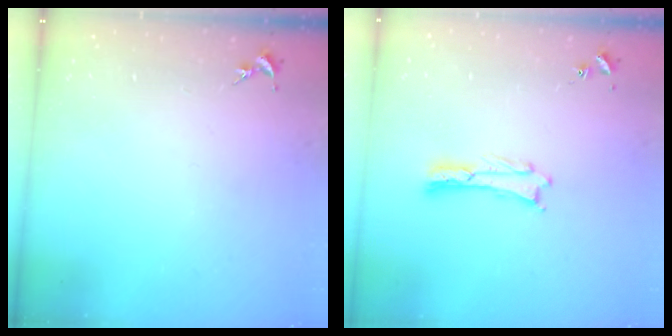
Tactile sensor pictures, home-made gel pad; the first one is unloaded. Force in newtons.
{"total": 0.0}